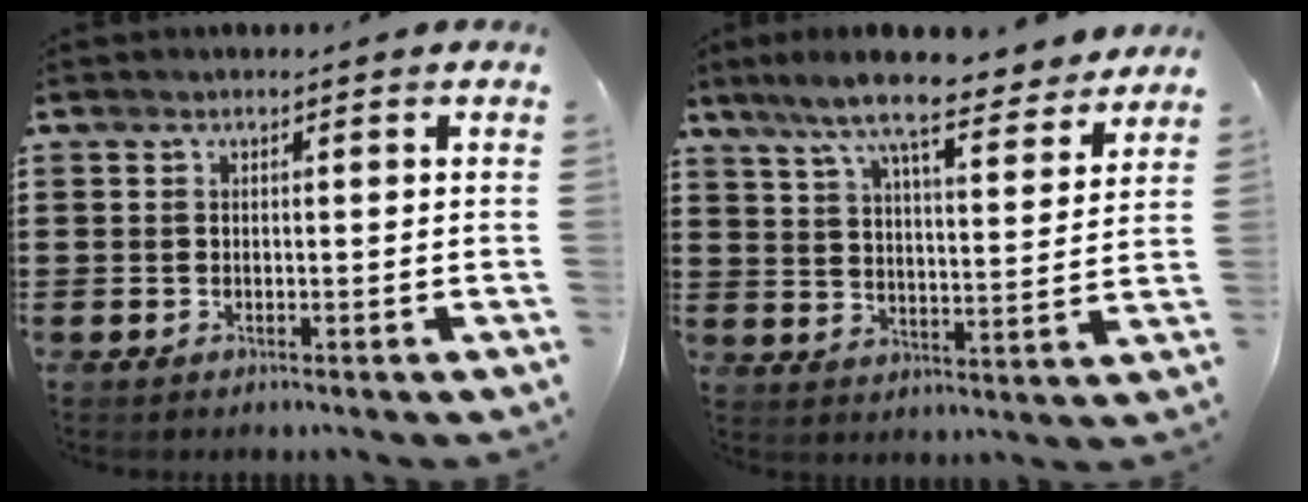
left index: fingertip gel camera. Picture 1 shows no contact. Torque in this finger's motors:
{"motor_torque": [2.14, 0.00, 1.00, 0.21]}